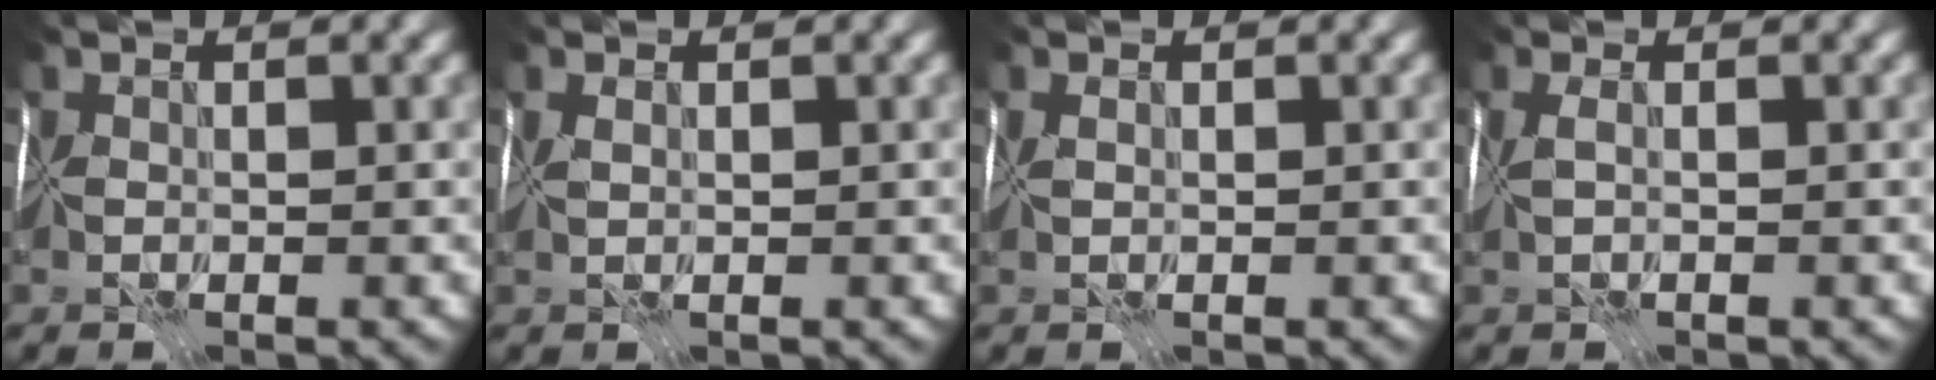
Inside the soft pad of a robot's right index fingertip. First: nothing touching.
{"total": 0.8, "force": [0.6, -0.5, -0.1], "torque": [0.005, 0.001, 0.015]}
{"total": 0.5, "force": [0.4, -0.4, 0.0], "torque": [0.003, -0.001, 0.011]}
{"total": 0.9, "force": [0.5, -0.6, 0.6], "torque": [-0.005, 0.002, 0.012]}